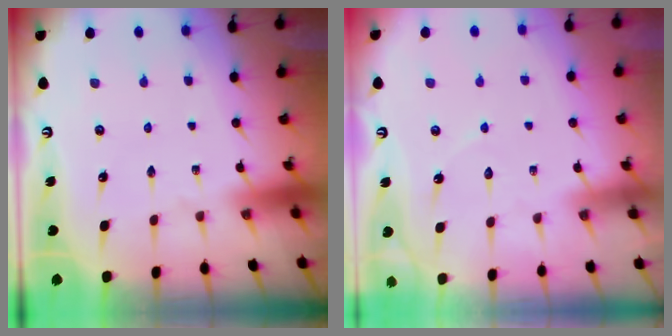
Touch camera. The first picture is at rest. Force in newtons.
{"total": 4.0, "press": 4.0, "slide": 0.4}